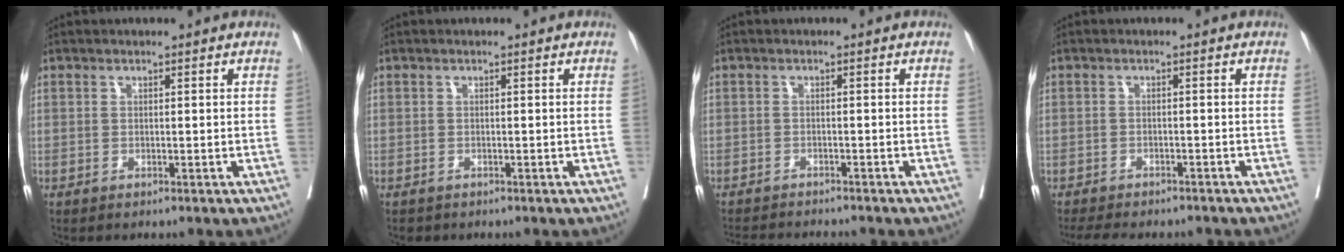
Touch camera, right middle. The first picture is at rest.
{"total": 0.7, "force": [-0.6, 0.4, 0.0], "torque": [-0.011, -0.001, -0.010]}
{"total": 7.5, "force": [-7.1, 0.7, 2.3], "torque": [-0.027, -0.009, -0.102]}
{"total": 8.7, "force": [-7.7, 2.7, 3.0], "torque": [-0.044, -0.006, -0.103]}